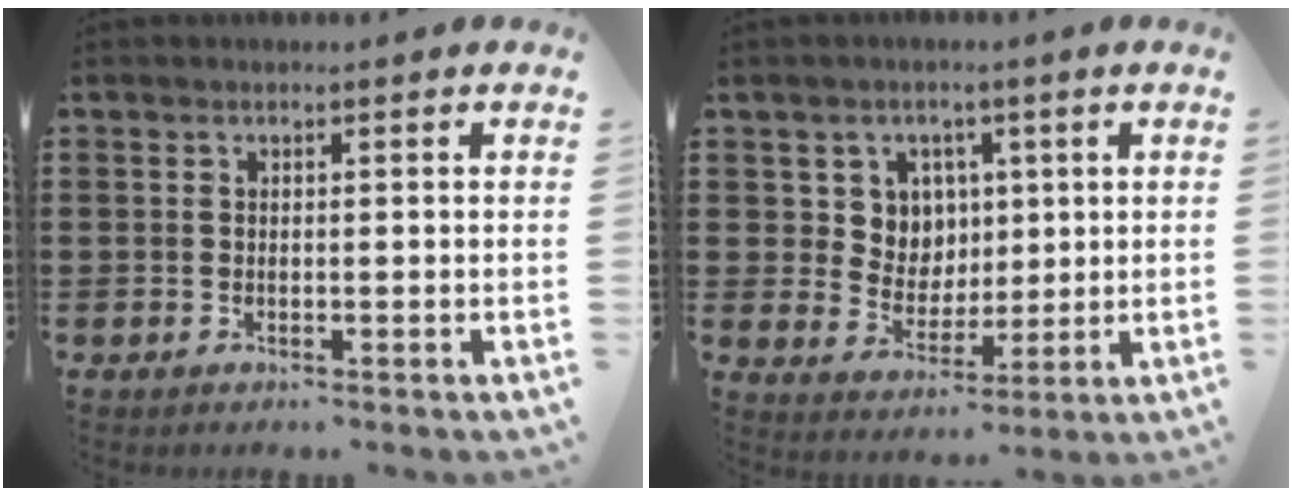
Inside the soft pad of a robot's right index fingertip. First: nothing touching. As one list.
[{"total": 5.9, "force": [2.3, 5.3, 1.1], "torque": [-0.043, 0.009, 0.041]}]